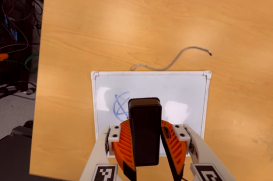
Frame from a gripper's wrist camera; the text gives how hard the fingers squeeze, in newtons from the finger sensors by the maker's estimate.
{"total": 6.9, "left": 7.6, "right": 6.3}